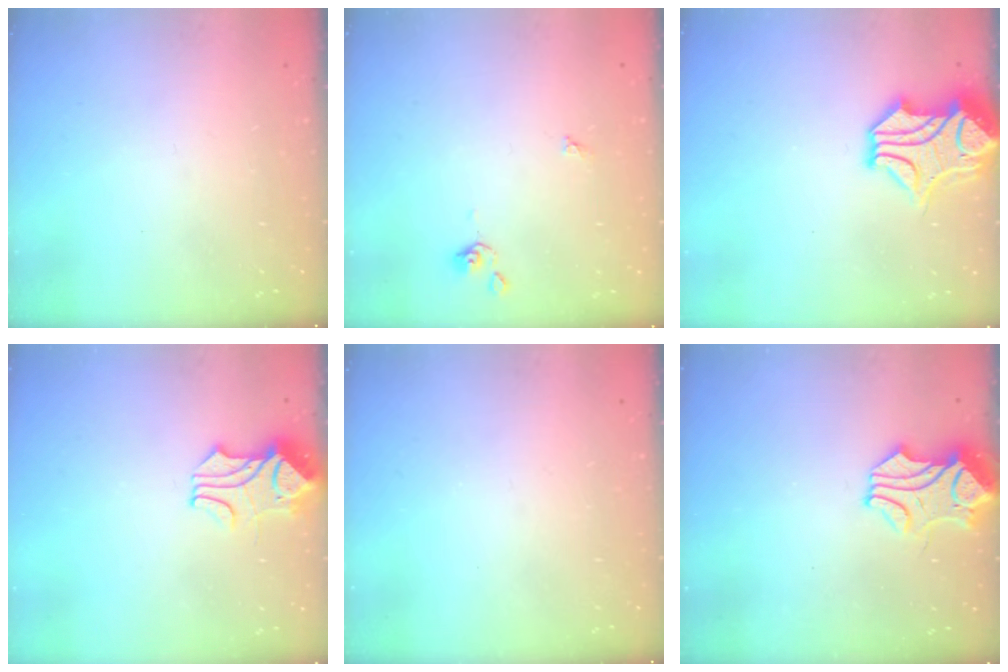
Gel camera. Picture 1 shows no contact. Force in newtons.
{"total": 2.1, "press": 2.1, "slide": 0.4}
{"total": 8.0, "press": 7.8, "slide": 1.8}
{"total": 1.7, "press": 1.3, "slide": 1.1}
{"total": 0.0}
{"total": 0.9, "press": 0.1, "slide": 0.9}